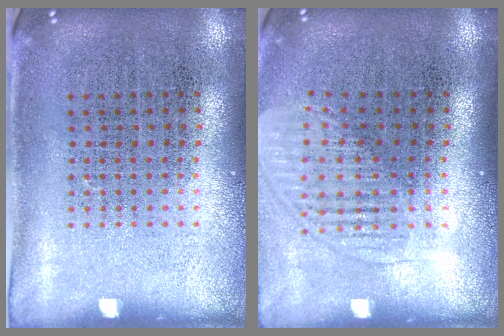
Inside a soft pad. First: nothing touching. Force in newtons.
{"total": 1.5, "press": 1.3, "slide": 0.8}